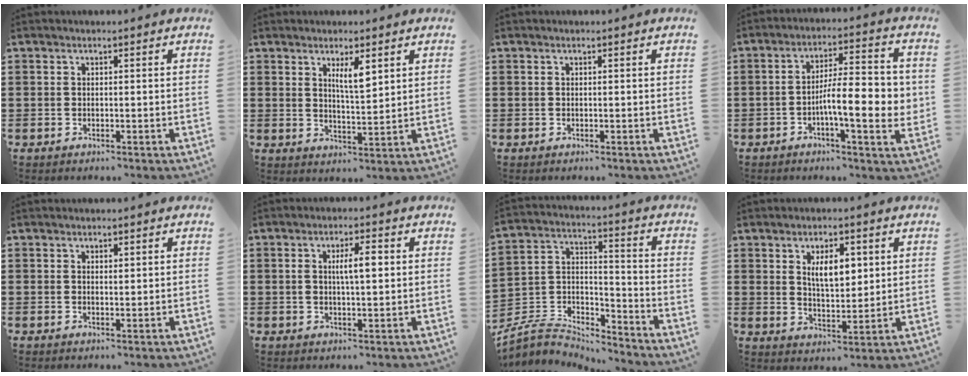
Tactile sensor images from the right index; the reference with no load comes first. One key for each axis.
{"total": 4.1, "fx": 2.3, "fy": 1.0, "fz": 3.3, "tx": -0.061, "ty": 0.001, "tz": 0.037}
{"total": 0.0}
{"total": 10.3, "fx": -1.5, "fy": 3.1, "fz": 9.7, "tx": -0.141, "ty": 0.002, "tz": -0.028}
{"total": 0.7, "fx": 0.4, "fy": 0.3, "fz": 0.4, "tx": -0.009, "ty": 0.002, "tz": 0.008}
{"total": 4.8, "fx": 0.9, "fy": 1.4, "fz": 4.5, "tx": -0.082, "ty": 0.005, "tz": 0.009}
{"total": 5.3, "fx": -4.9, "fy": 1.9, "fz": 0.6, "tx": -0.024, "ty": -0.002, "tz": -0.100}
{"total": 6.3, "fx": 2.1, "fy": 2.8, "fz": 5.2, "tx": -0.094, "ty": 0.002, "tz": 0.032}